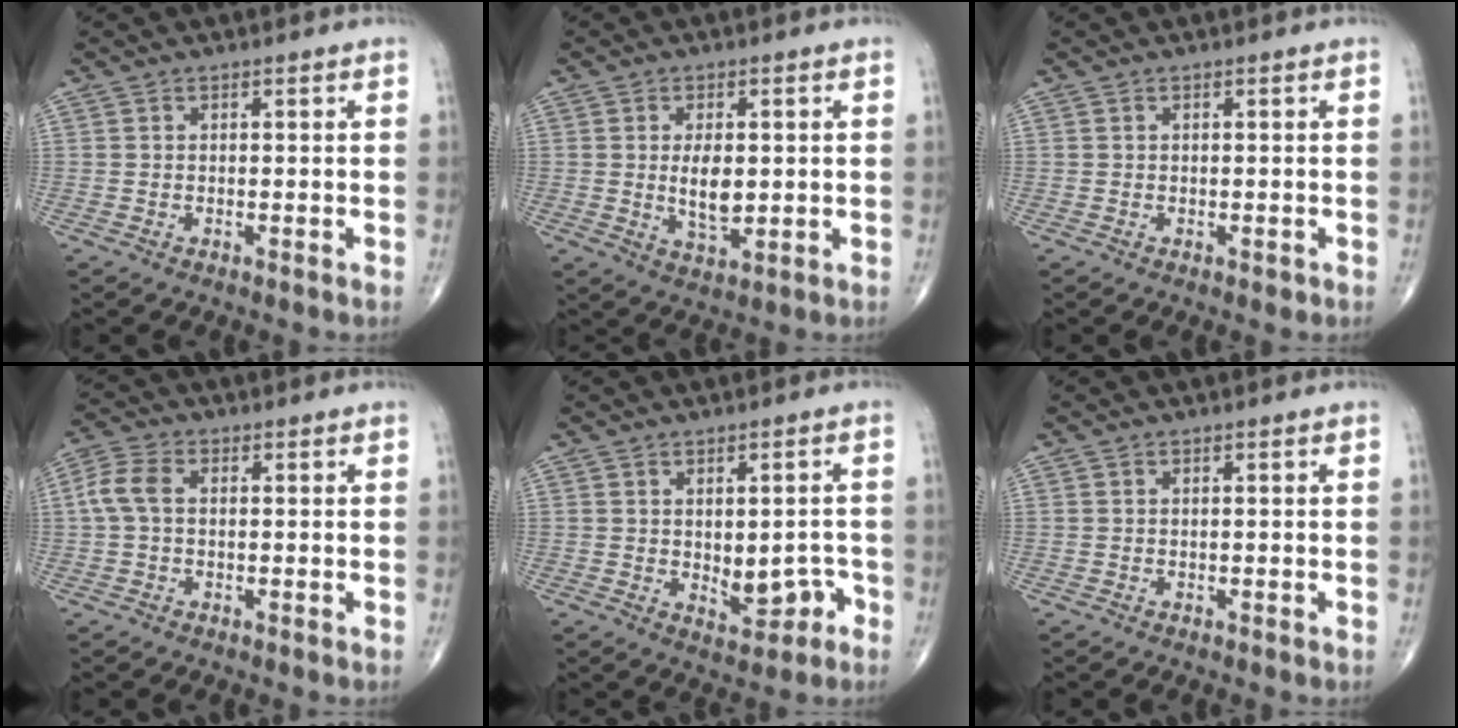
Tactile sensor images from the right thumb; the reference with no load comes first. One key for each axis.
{"total": 6.3, "fx": 0.2, "fy": 3.2, "fz": 5.4, "tx": -0.083, "ty": -0.011, "tz": 0.009}
{"total": 0.5, "fx": -0.2, "fy": 0.3, "fz": 0.4, "tx": 0.000, "ty": 0.001, "tz": -0.003}
{"total": 5.2, "fx": 0.3, "fy": 3.4, "fz": 4.0, "tx": -0.096, "ty": 0.016, "tz": 0.000}
{"total": 6.2, "fx": -1.3, "fy": 3.6, "fz": 4.9, "tx": -0.036, "ty": 0.011, "tz": -0.007}
{"total": 0.0}